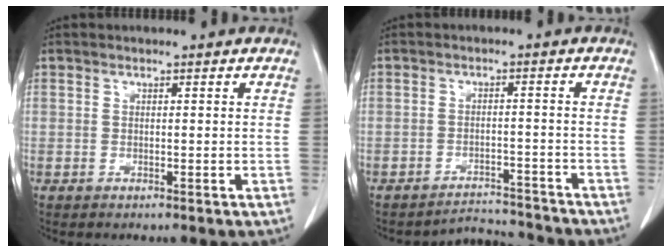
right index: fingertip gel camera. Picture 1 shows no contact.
{"total": 4.9, "force": [-4.8, 0.5, -1.0], "torque": [0.016, 0.012, -0.073]}